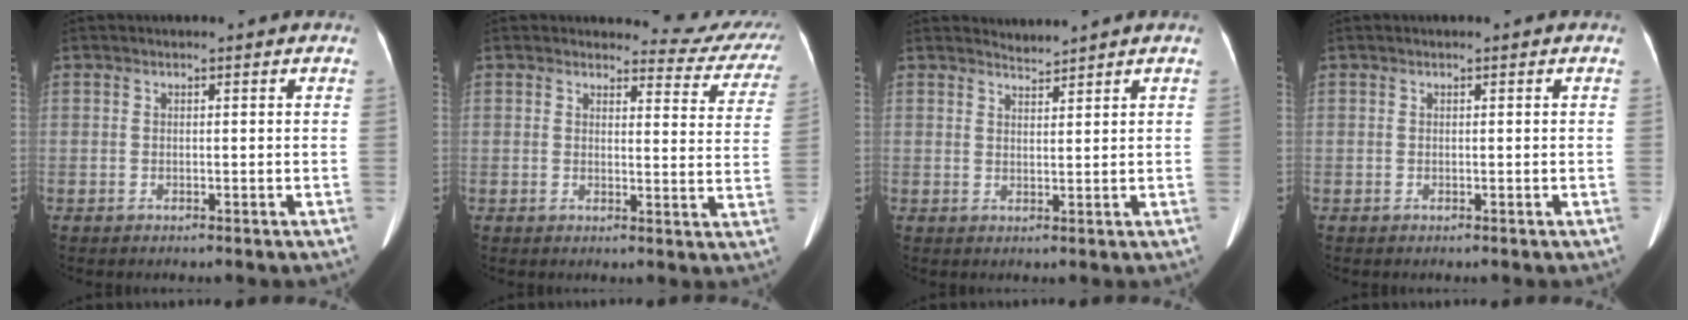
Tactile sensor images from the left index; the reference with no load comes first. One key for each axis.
{"total": 9.9, "fx": 9.7, "fy": 2.1, "fz": -0.5, "tx": 0.036, "ty": -0.059, "tz": 0.077}
{"total": 1.8, "fx": 1.7, "fy": -0.5, "fz": -0.4, "tx": -0.004, "ty": -0.003, "tz": 0.036}
{"total": 0.0}